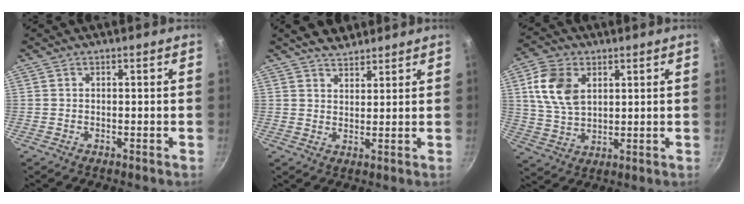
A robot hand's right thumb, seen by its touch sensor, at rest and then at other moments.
{"total": 5.2, "force": [4.3, 2.4, 1.4], "torque": [-0.002, -0.016, 0.073]}
{"total": 10.6, "force": [3.5, 7.1, 7.1], "torque": [-0.120, -0.010, 0.069]}